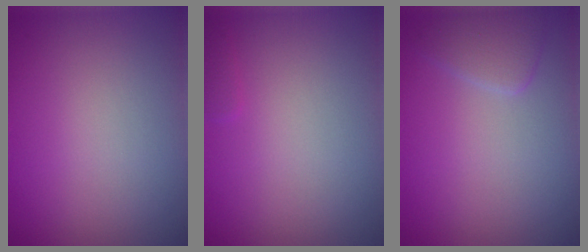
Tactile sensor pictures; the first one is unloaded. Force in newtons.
{"total": 0.5, "press": 0.5, "slide": 0.1}
{"total": 1.8, "press": 1.8, "slide": 0.1}